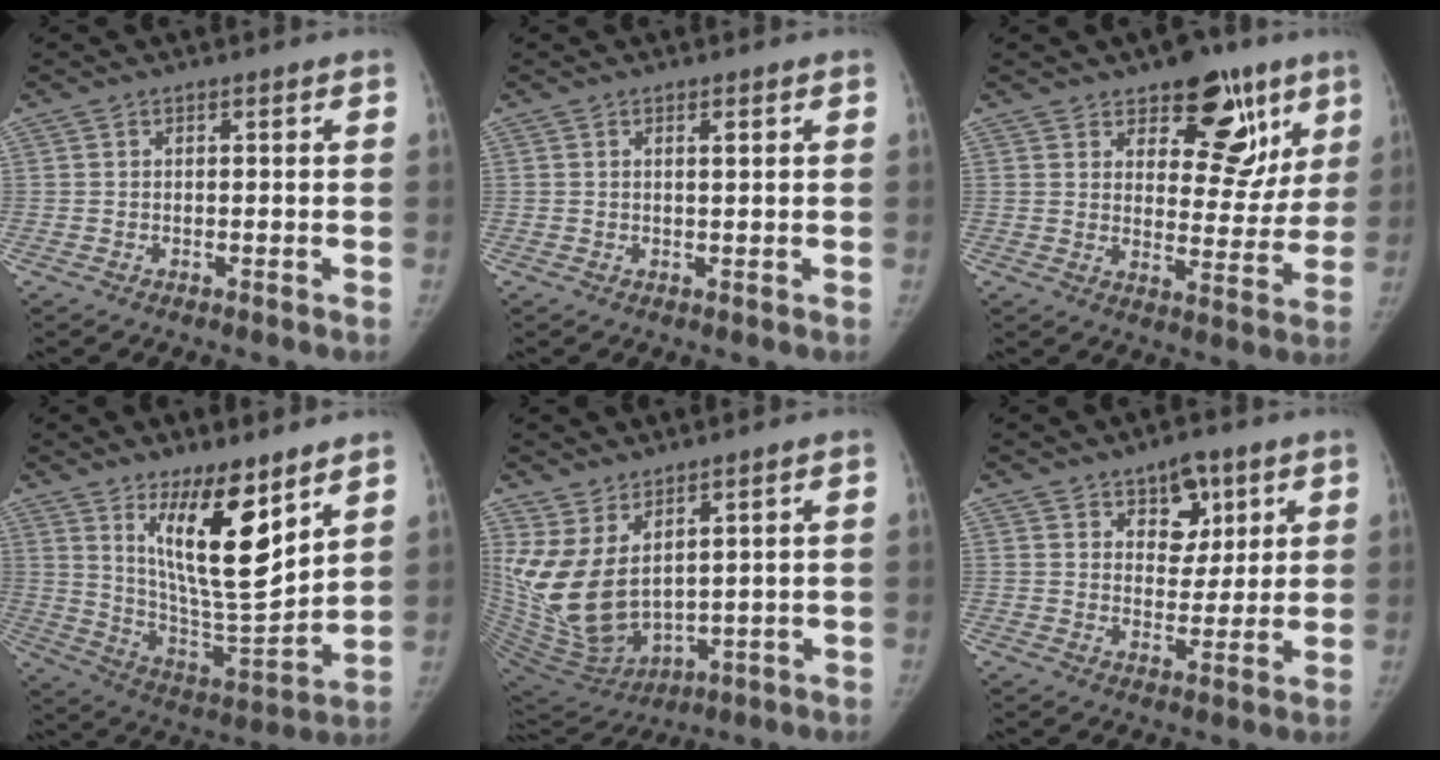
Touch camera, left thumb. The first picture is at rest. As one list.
[{"total": 1.0, "force": [0.5, 0.1, 0.9], "torque": [-0.014, -0.002, 0.008]}, {"total": 15.6, "force": [8.9, 8.2, 9.7], "torque": [-0.059, -0.046, 0.124]}, {"total": 17.4, "force": [9.8, 4.9, 13.6], "torque": [-0.200, -0.077, 0.186]}, {"total": 13.4, "force": [5.4, 6.6, 10.3], "torque": [-0.207, -0.039, 0.135]}, {"total": 7.9, "force": [4.4, 4.9, 4.3], "torque": [-0.026, -0.025, 0.067]}]